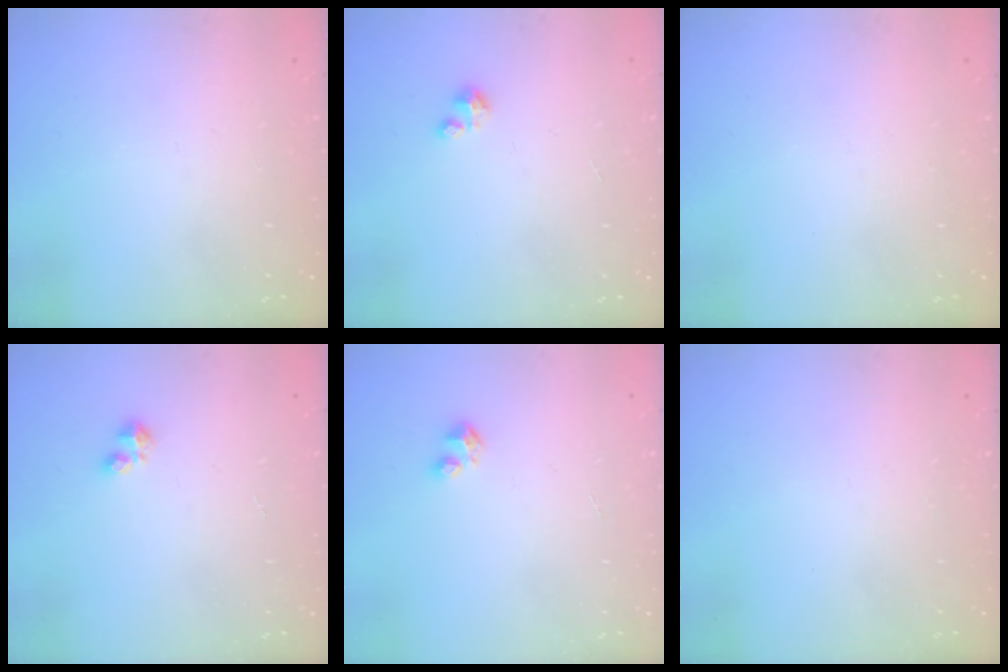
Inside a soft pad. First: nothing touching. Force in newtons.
{"total": 1.2, "press": 1.2, "slide": 0.2}
{"total": 0.0}
{"total": 2.4, "press": 2.4, "slide": 0.5}
{"total": 3.0, "press": 2.9, "slide": 0.2}
{"total": 0.0}